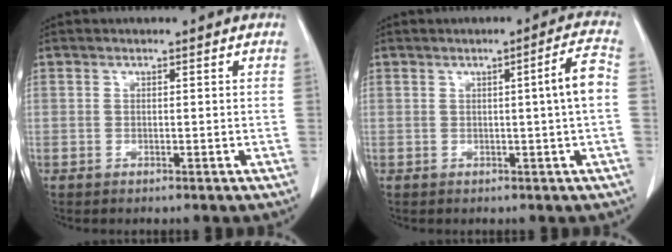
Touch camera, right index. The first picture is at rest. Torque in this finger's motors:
{"motor_torque": [0.44, -0.10, 0.12, 0.03]}